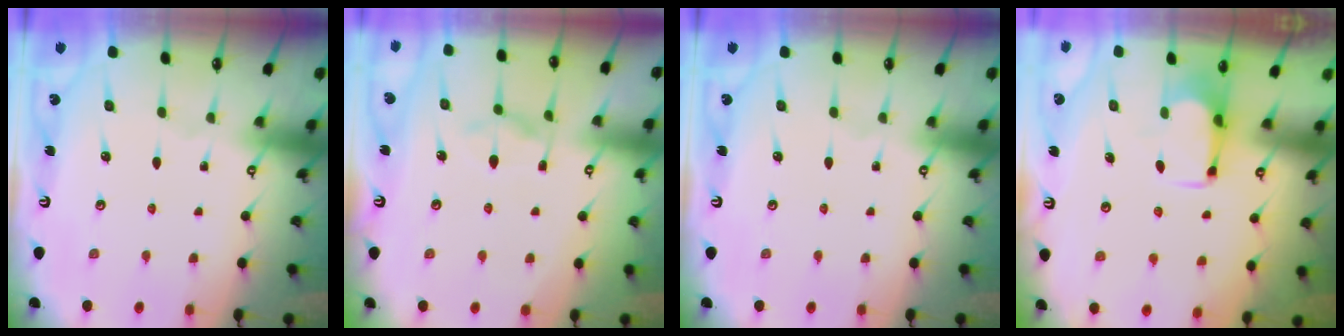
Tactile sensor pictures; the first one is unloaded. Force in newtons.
{"total": 3.1, "press": 2.9, "slide": 1.2}
{"total": 0.0}
{"total": 2.6, "press": 2.5, "slide": 0.8}